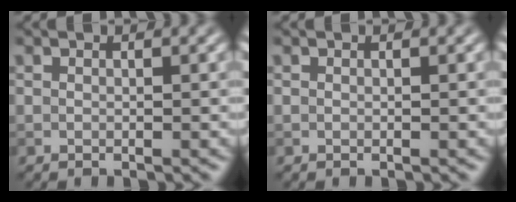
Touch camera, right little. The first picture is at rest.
{"total": 0.0}